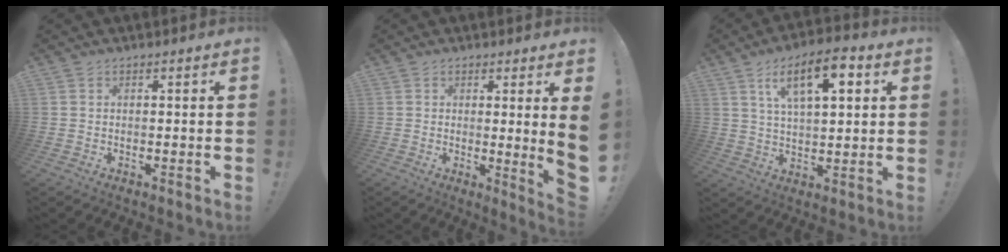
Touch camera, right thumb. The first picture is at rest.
{"total": 5.6, "force": [1.6, -0.8, 5.3], "torque": [-0.069, -0.028, 0.025]}
{"total": 12.9, "force": [5.5, 5.0, 10.6], "torque": [-0.166, -0.009, 0.089]}